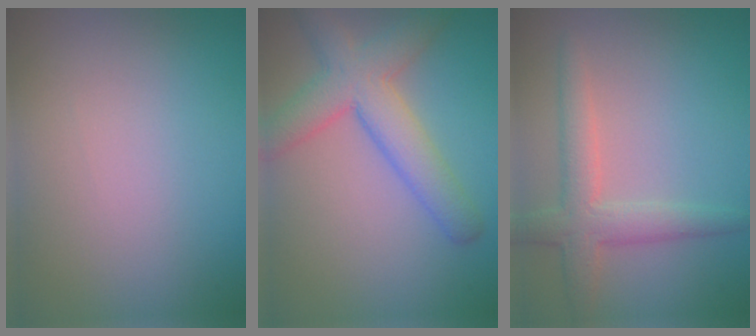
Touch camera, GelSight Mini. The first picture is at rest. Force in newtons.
{"total": 5.9, "press": 5.9, "slide": 0.3}
{"total": 3.7, "press": 3.7, "slide": 0.2}